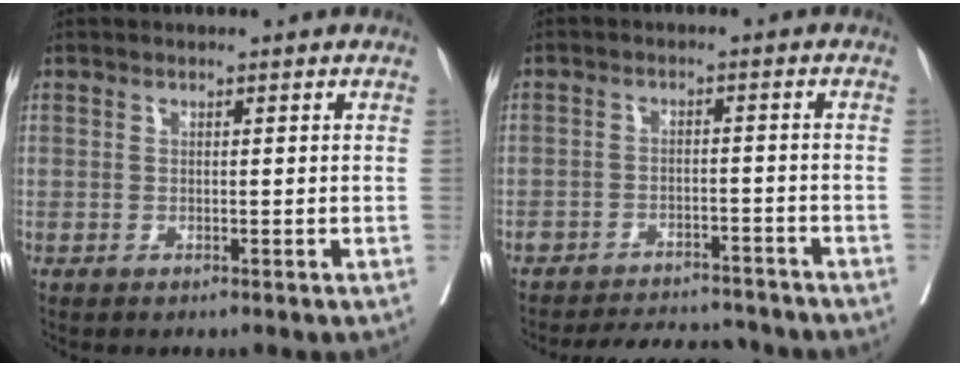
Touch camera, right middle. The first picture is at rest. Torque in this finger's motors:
{"motor_torque": [-0.18, -0.55, 0.08, 0.04]}